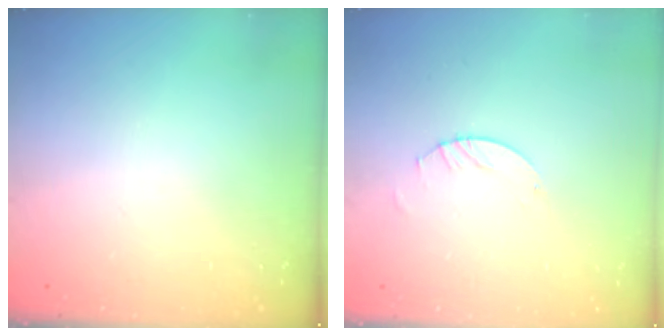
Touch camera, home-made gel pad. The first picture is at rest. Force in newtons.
{"total": 2.0, "press": 2.0, "slide": 0.2}